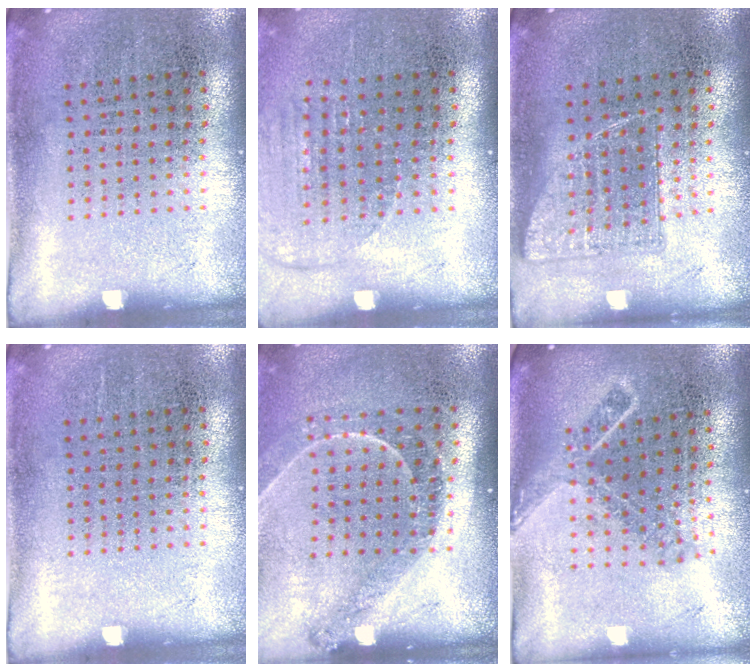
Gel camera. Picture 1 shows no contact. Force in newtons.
{"total": 1.1, "press": 1.1, "slide": 0.4}
{"total": 0.9, "press": 0.8, "slide": 0.3}
{"total": 0.0}
{"total": 1.2, "press": 1.2, "slide": 0.1}
{"total": 1.8, "press": 1.3, "slide": 1.3}